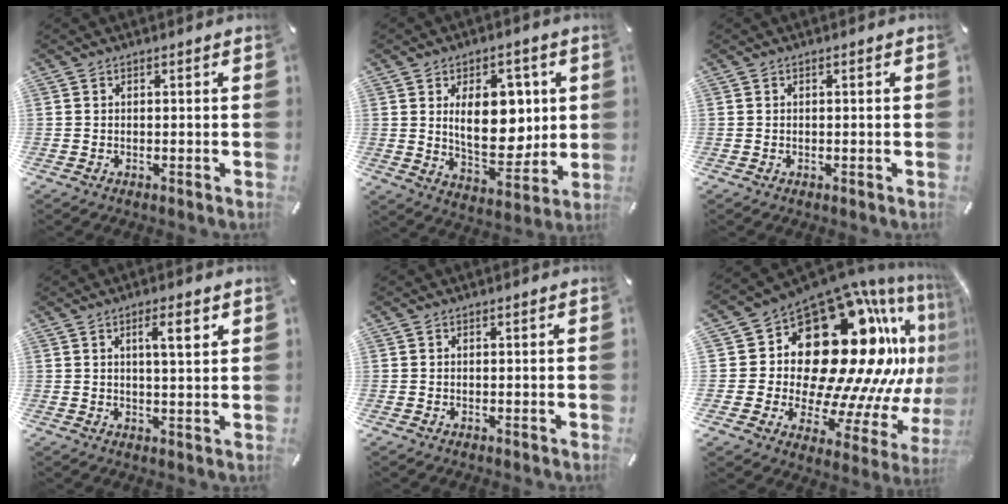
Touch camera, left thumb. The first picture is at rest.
{"total": 15.1, "force": [3.1, 9.3, 11.5], "torque": [-0.171, -0.012, 0.047]}
{"total": 0.0}
{"total": 6.1, "force": [2.3, 1.3, 5.5], "torque": [-0.089, -0.005, 0.031]}
{"total": 0.0}
{"total": 30.8, "force": [10.7, 18.8, 21.9], "torque": [-0.329, -0.151, 0.233]}